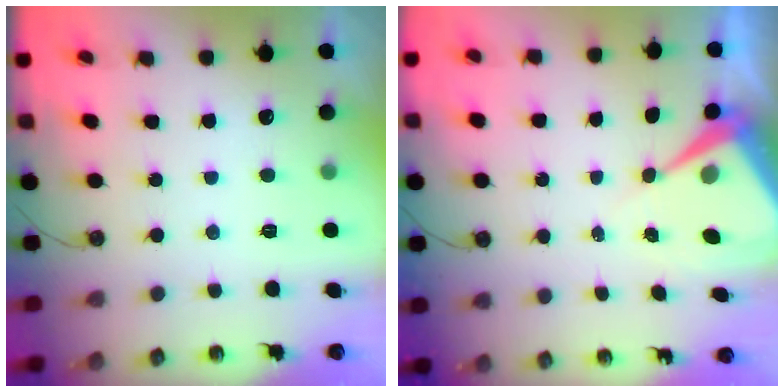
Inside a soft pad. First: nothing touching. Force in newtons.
{"total": 9.1, "press": 9.0, "slide": 1.0}